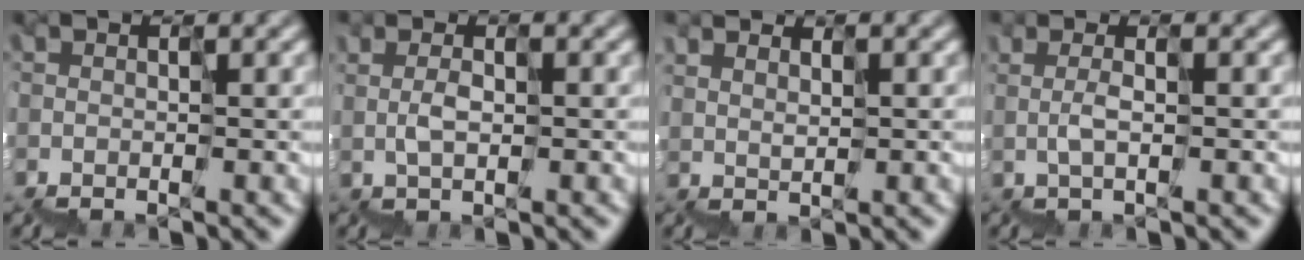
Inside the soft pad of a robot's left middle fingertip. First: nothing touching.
{"total": 1.2, "force": [1.2, 0.0, -0.1], "torque": [0.005, 0.013, 0.027]}
{"total": 1.8, "force": [1.7, 0.1, -0.2], "torque": [0.022, 0.004, 0.042]}
{"total": 1.1, "force": [1.1, -0.2, 0.0], "torque": [0.002, 0.009, 0.022]}